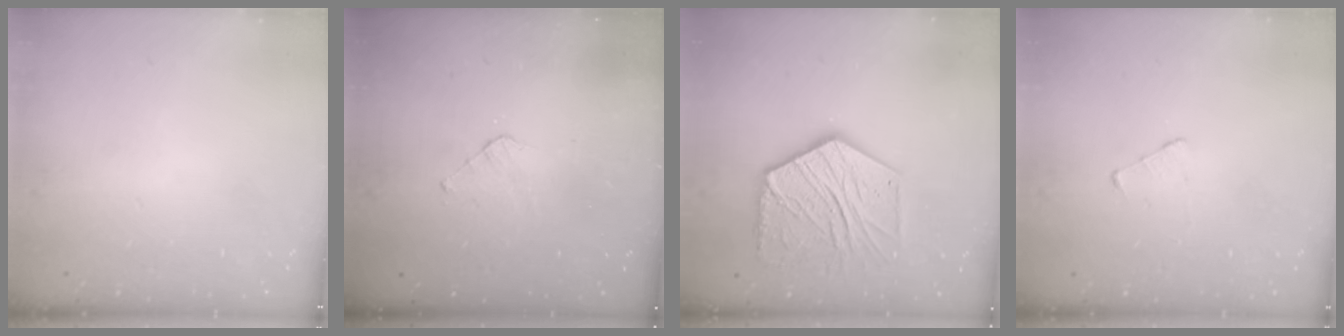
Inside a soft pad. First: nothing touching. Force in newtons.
{"total": 3.6, "press": 3.6, "slide": 0.3}
{"total": 18.5, "press": 18.4, "slide": 1.4}
{"total": 2.5, "press": 2.5, "slide": 0.3}